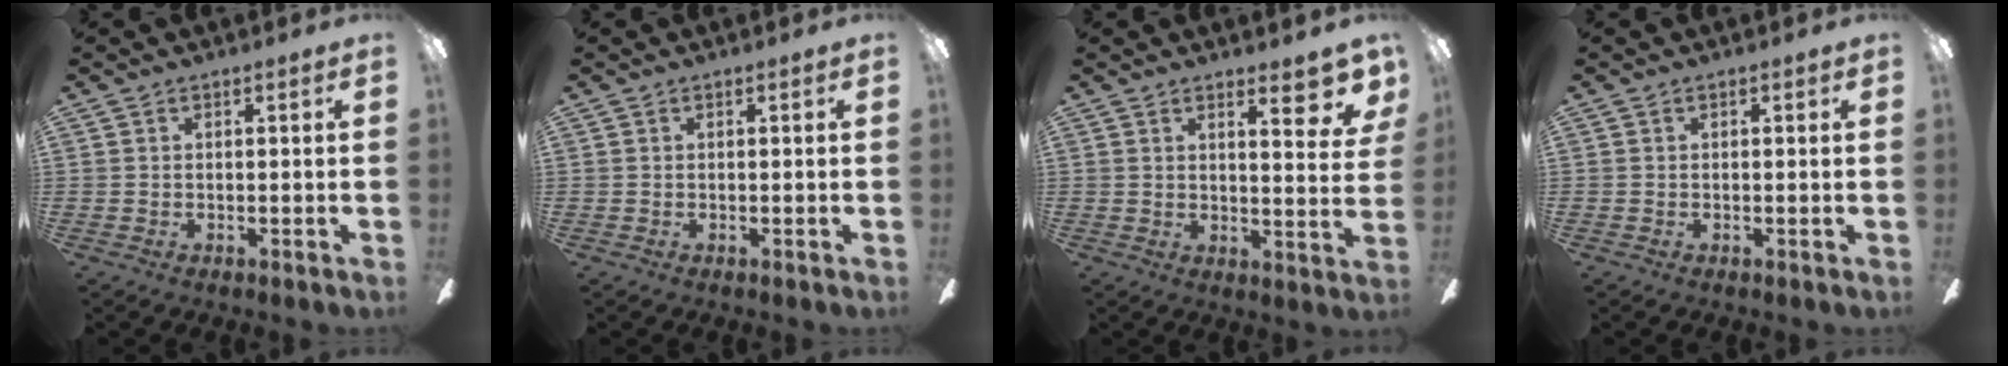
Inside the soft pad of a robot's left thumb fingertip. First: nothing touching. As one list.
[{"total": 0.0}, {"total": 8.4, "force": [5.3, 2.1, 6.1], "torque": [-0.065, -0.041, 0.079]}, {"total": 0.0}]